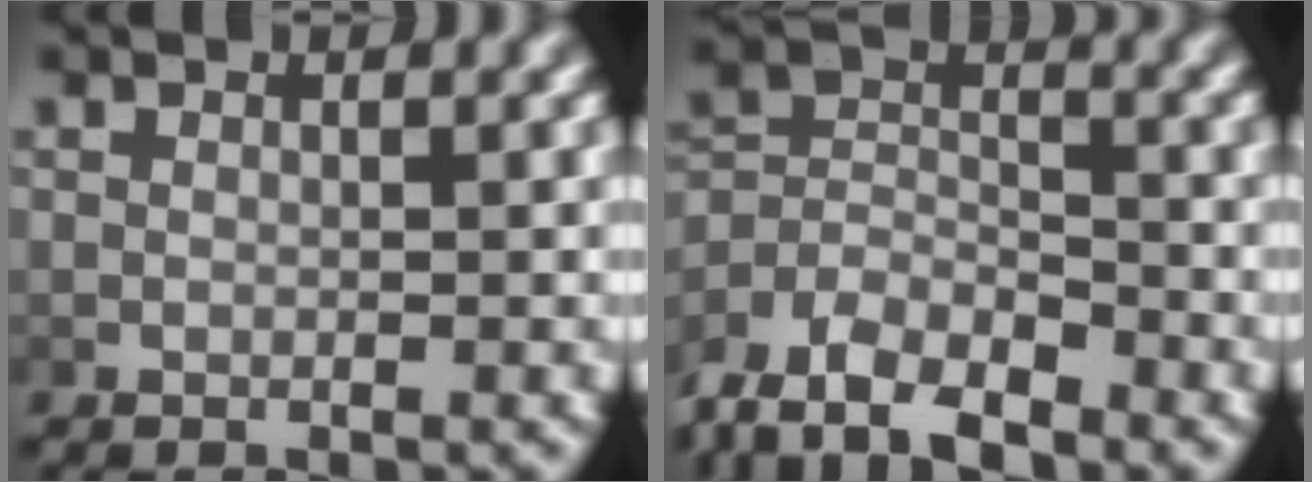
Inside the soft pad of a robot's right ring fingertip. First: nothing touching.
{"total": 6.6, "force": [-3.1, 4.7, 3.4], "torque": [-0.094, -0.032, -0.050]}